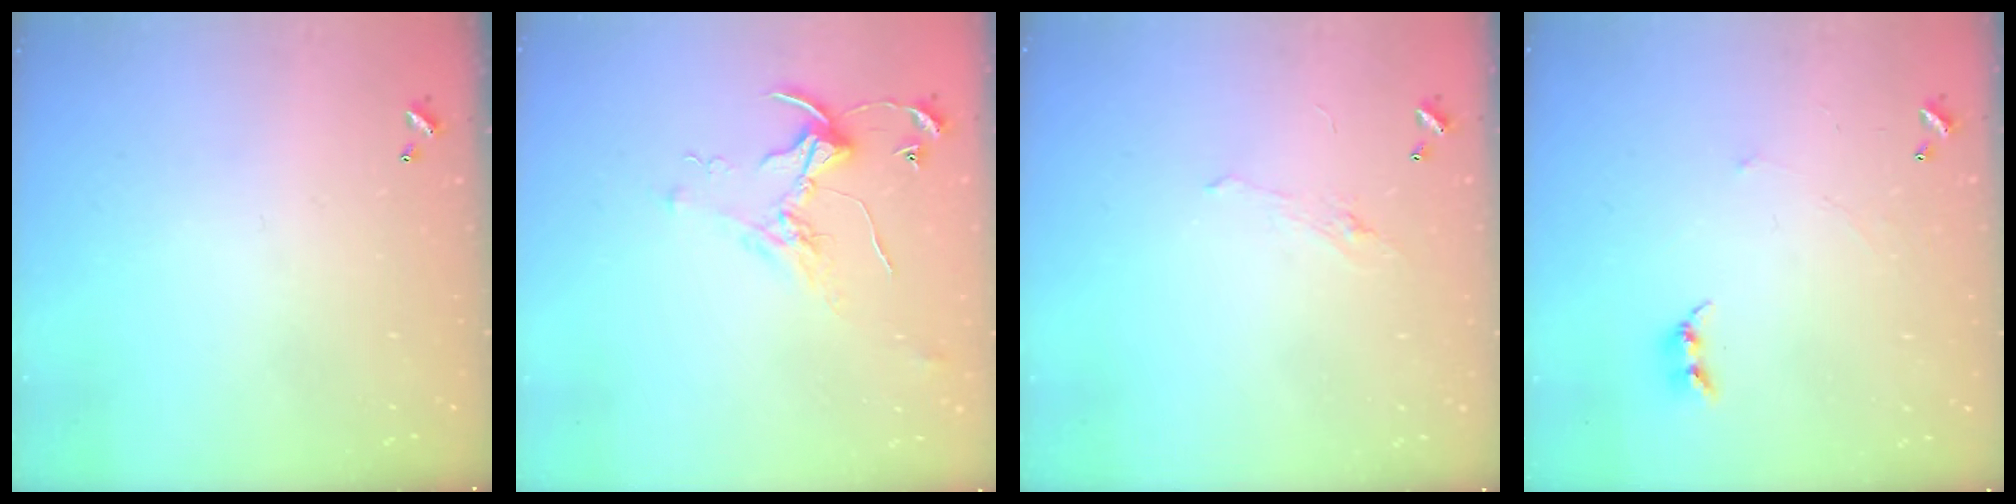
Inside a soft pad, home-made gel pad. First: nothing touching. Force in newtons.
{"total": 2.1, "press": 2.1, "slide": 0.1}
{"total": 2.2, "press": 2.1, "slide": 0.8}
{"total": 2.7, "press": 2.7, "slide": 0.3}